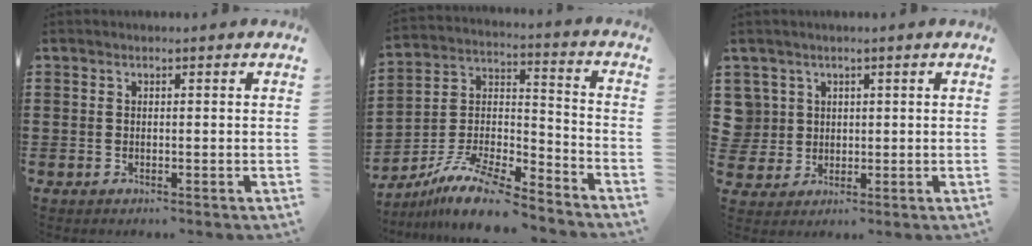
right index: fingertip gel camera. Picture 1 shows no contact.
{"total": 11.8, "force": [-10.0, 2.5, 5.7], "torque": [-0.118, 0.023, -0.201]}
{"total": 3.7, "force": [0.9, 3.6, 0.1], "torque": [-0.021, 0.014, 0.016]}